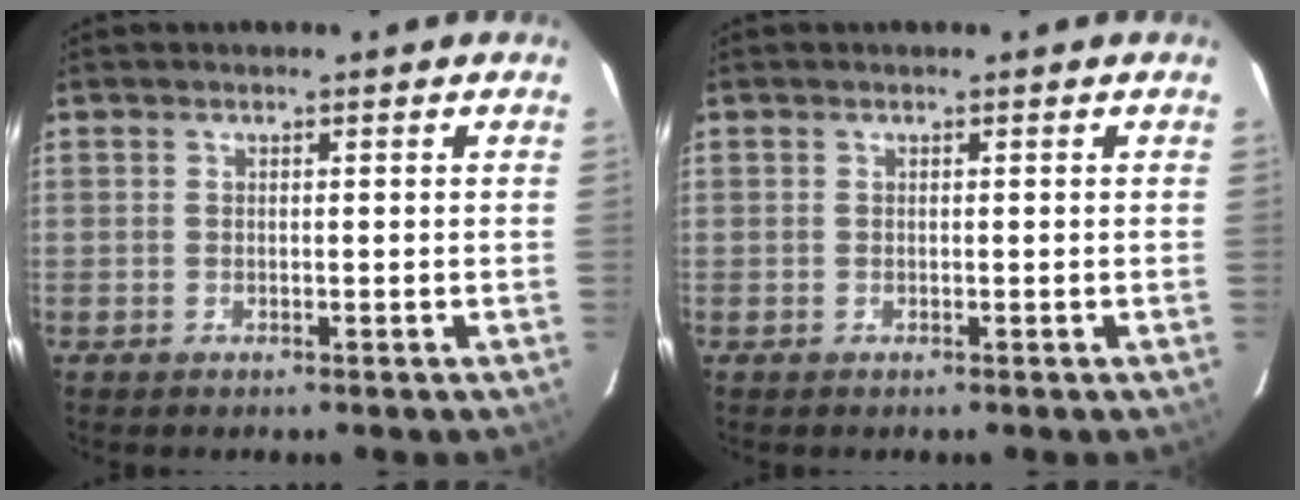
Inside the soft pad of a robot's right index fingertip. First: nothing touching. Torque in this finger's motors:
{"motor_torque": [0.00, 0.00, 0.00, 0.00]}